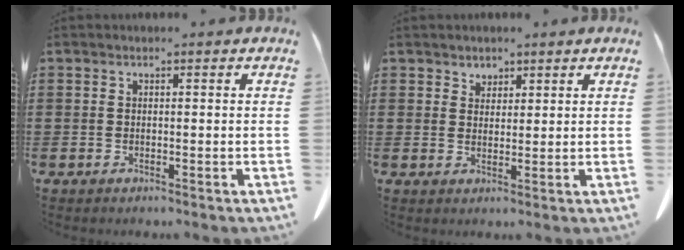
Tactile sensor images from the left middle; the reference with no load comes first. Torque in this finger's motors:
{"motor_torque": [0.20, 0.16, -0.03, 0.01]}